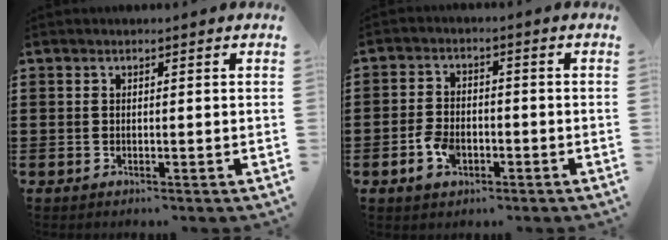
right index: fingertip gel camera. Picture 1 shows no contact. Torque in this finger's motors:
{"motor_torque": [0.08, -0.01, 0.11, 0.11]}